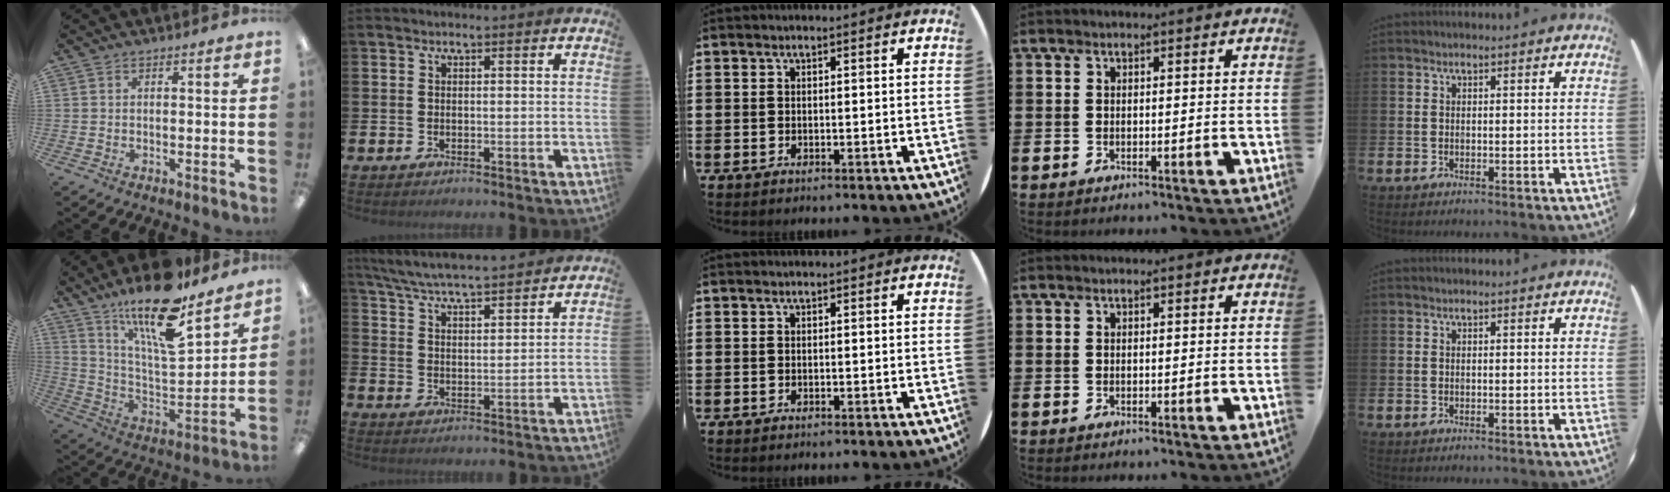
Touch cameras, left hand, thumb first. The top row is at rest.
{"thumb": {"total": 19.9, "force": [15.0, 5.3, 12.0], "torque": [-0.218, -0.094, 0.253]}, "index": {"total": 6.2, "force": [6.0, 0.1, 1.5], "torque": [-0.056, -0.042, 0.105]}}